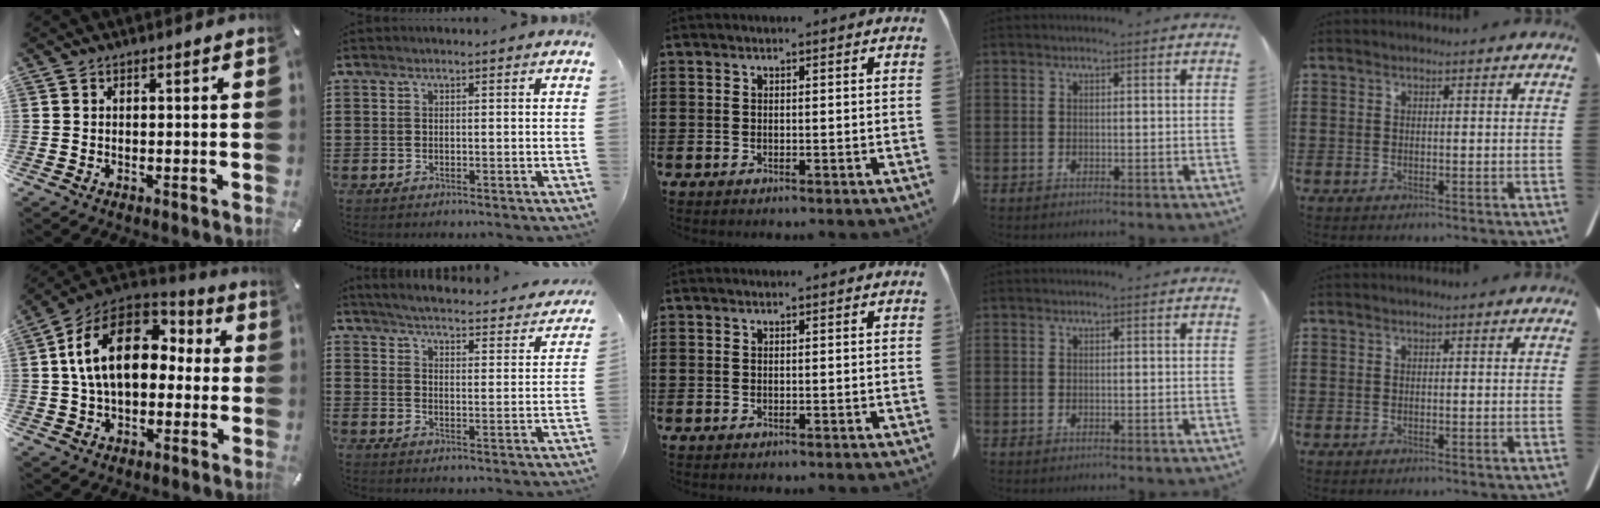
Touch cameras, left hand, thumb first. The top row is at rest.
{"thumb": {"total": 18.6, "force": [3.1, 12.3, 13.6], "torque": [-0.265, 0.010, 0.052]}, "index": {"total": 4.0, "force": [3.9, -0.3, 0.9], "torque": [-0.040, -0.036, 0.060]}}